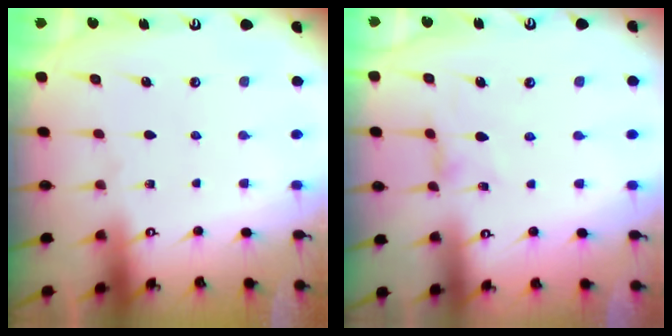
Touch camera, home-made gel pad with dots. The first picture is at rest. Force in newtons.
{"total": 1.7, "press": 1.6, "slide": 0.4}